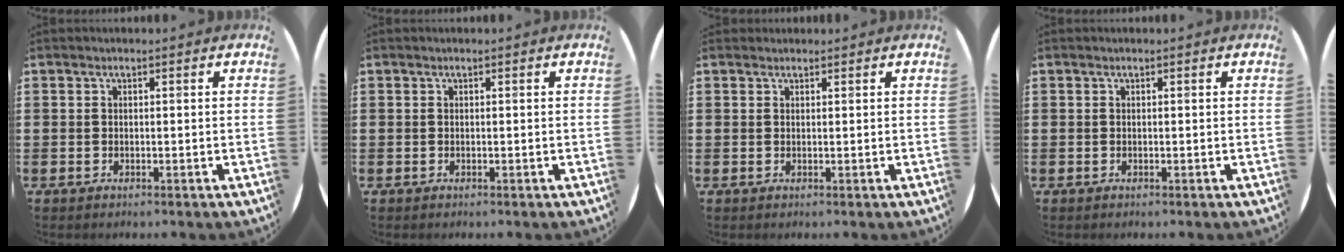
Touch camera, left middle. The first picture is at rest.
{"total": 0.0}
{"total": 0.5, "force": [0.5, 0.2, -0.1], "torque": [0.011, 0.001, 0.007]}
{"total": 0.0}